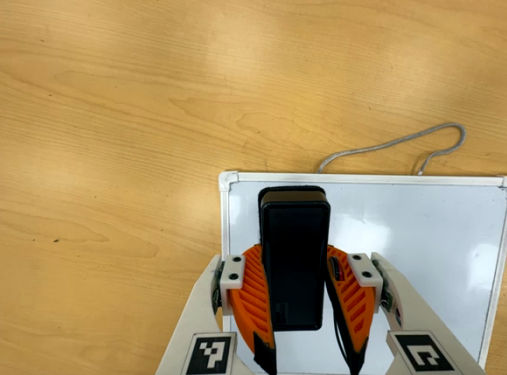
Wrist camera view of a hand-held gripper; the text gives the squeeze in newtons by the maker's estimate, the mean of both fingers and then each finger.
{"total": 7.5, "left": 6.6, "right": 8.4}